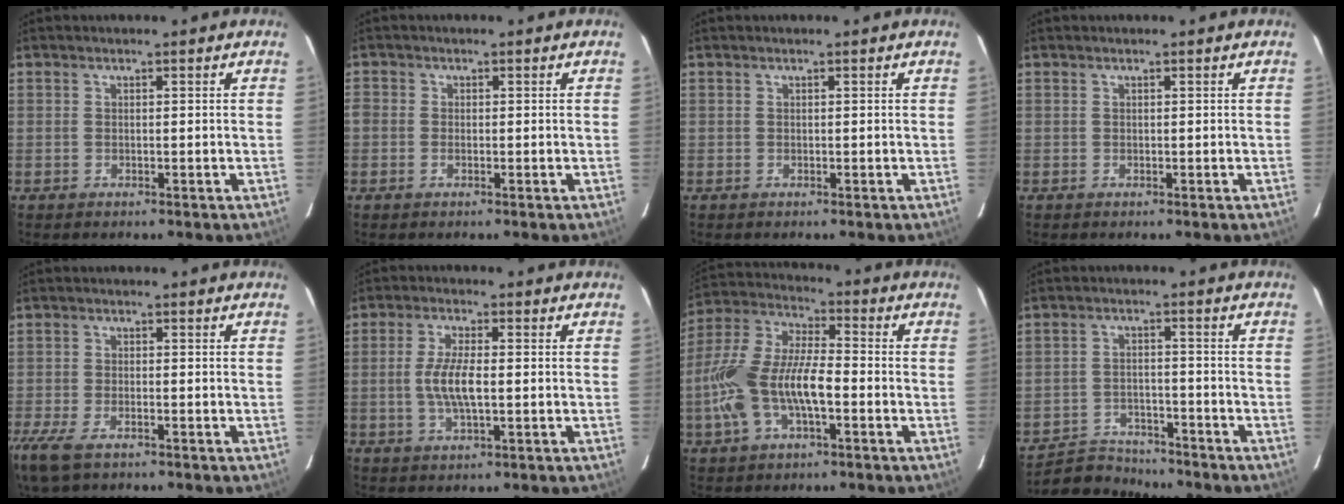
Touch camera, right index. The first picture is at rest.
{"total": 1.7, "force": [-0.9, 1.3, 0.7], "torque": [-0.013, 0.001, -0.021]}
{"total": 0.0}
{"total": 0.0}
{"total": 8.9, "force": [-5.8, 3.2, 5.8], "torque": [-0.143, -0.029, -0.111]}
{"total": 6.6, "force": [-0.5, 1.9, 6.3], "torque": [-0.125, -0.001, -0.011]}
{"total": 15.1, "force": [-4.3, 6.1, 13.2], "torque": [-0.279, 0.004, -0.081]}
{"total": 8.5, "force": [-8.0, 2.7, 0.9], "torque": [-0.043, 0.008, -0.130]}